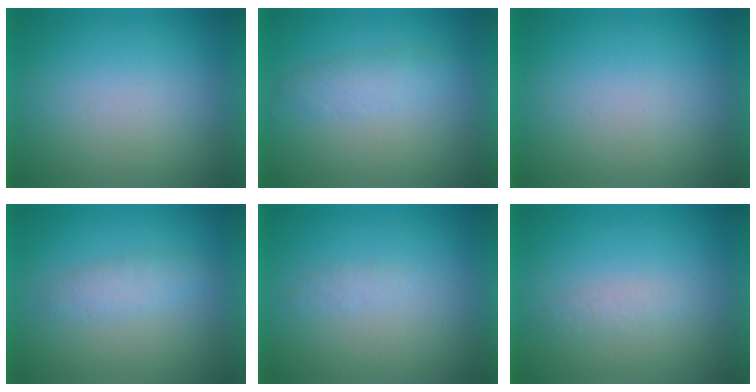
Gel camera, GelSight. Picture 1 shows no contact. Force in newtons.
{"total": 2.5}
{"total": 0.0}
{"total": 2.2}
{"total": 1.2}
{"total": 1.3}